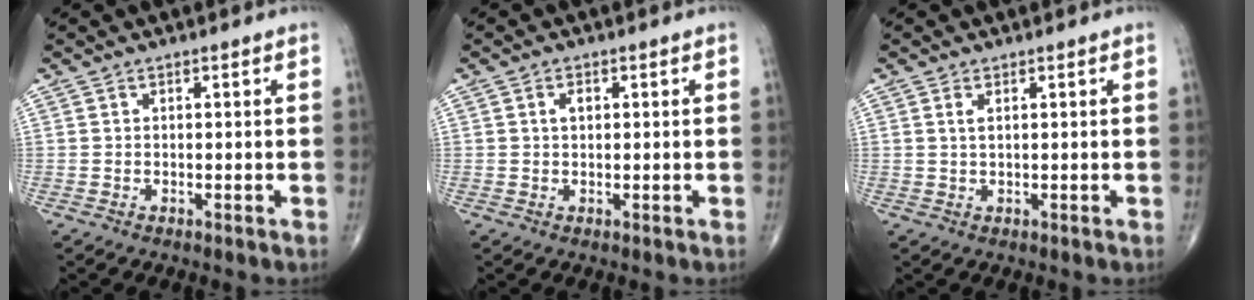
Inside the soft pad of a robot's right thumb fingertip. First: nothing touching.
{"total": 1.7, "force": [0.4, 1.1, 1.3], "torque": [-0.022, 0.004, 0.006]}
{"total": 1.3, "force": [0.5, 0.4, 1.2], "torque": [-0.028, 0.002, 0.013]}